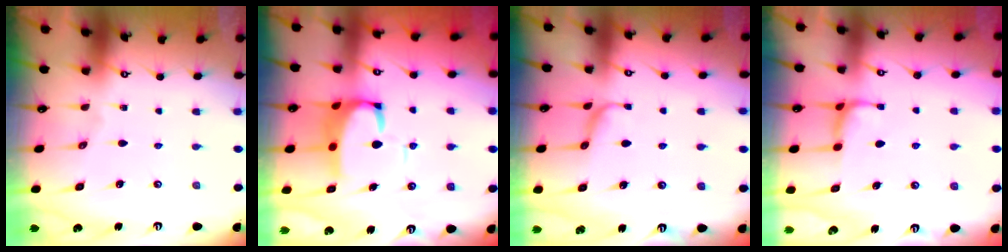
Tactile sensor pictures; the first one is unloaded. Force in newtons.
{"total": 7.3, "press": 7.2, "slide": 1.4}
{"total": 1.2, "press": 1.0, "slide": 0.6}
{"total": 0.7, "press": 0.4, "slide": 0.6}